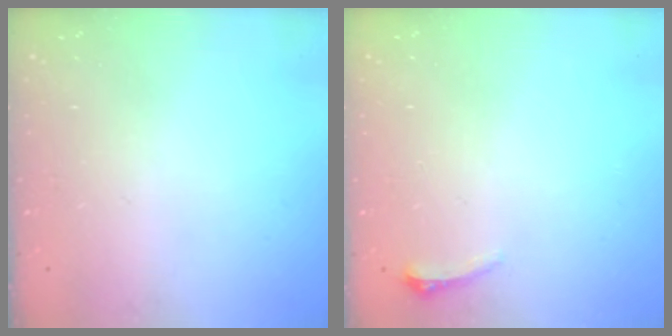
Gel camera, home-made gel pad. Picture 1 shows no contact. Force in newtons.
{"total": 4.2, "press": 3.9, "slide": 1.7}